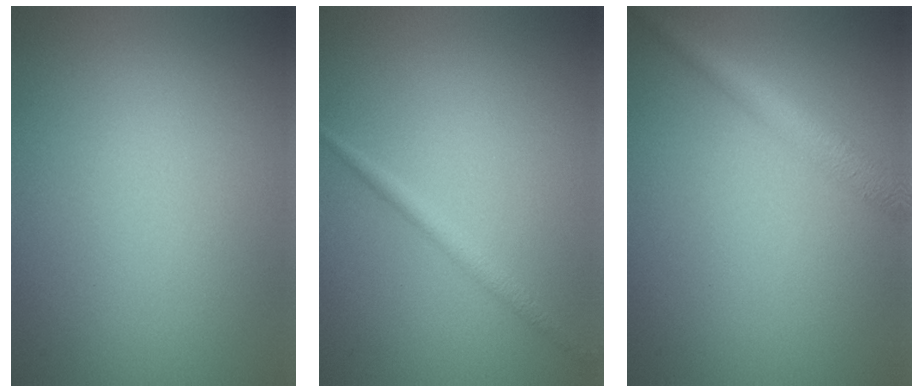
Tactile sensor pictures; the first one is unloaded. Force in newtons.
{"total": 1.3, "press": 1.3, "slide": 0.1}
{"total": 3.0, "press": 3.0, "slide": 0.1}